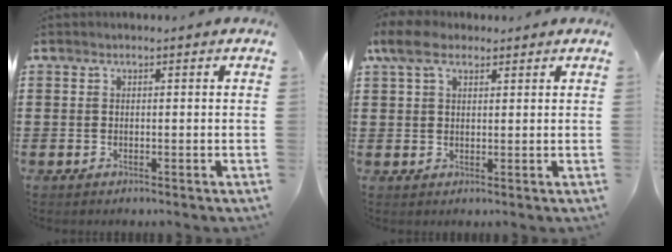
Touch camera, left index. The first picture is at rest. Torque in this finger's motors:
{"motor_torque": [2.14, 0.00, 0.91, 0.21]}